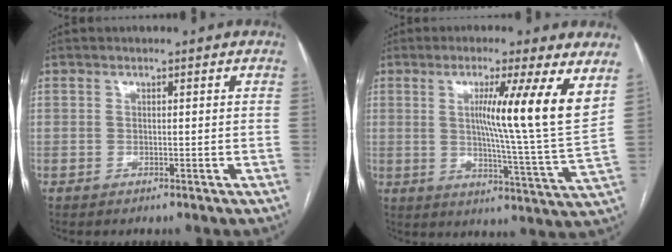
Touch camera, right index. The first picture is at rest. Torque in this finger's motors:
{"motor_torque": [1.13, 0.88, 0.49, 0.15]}